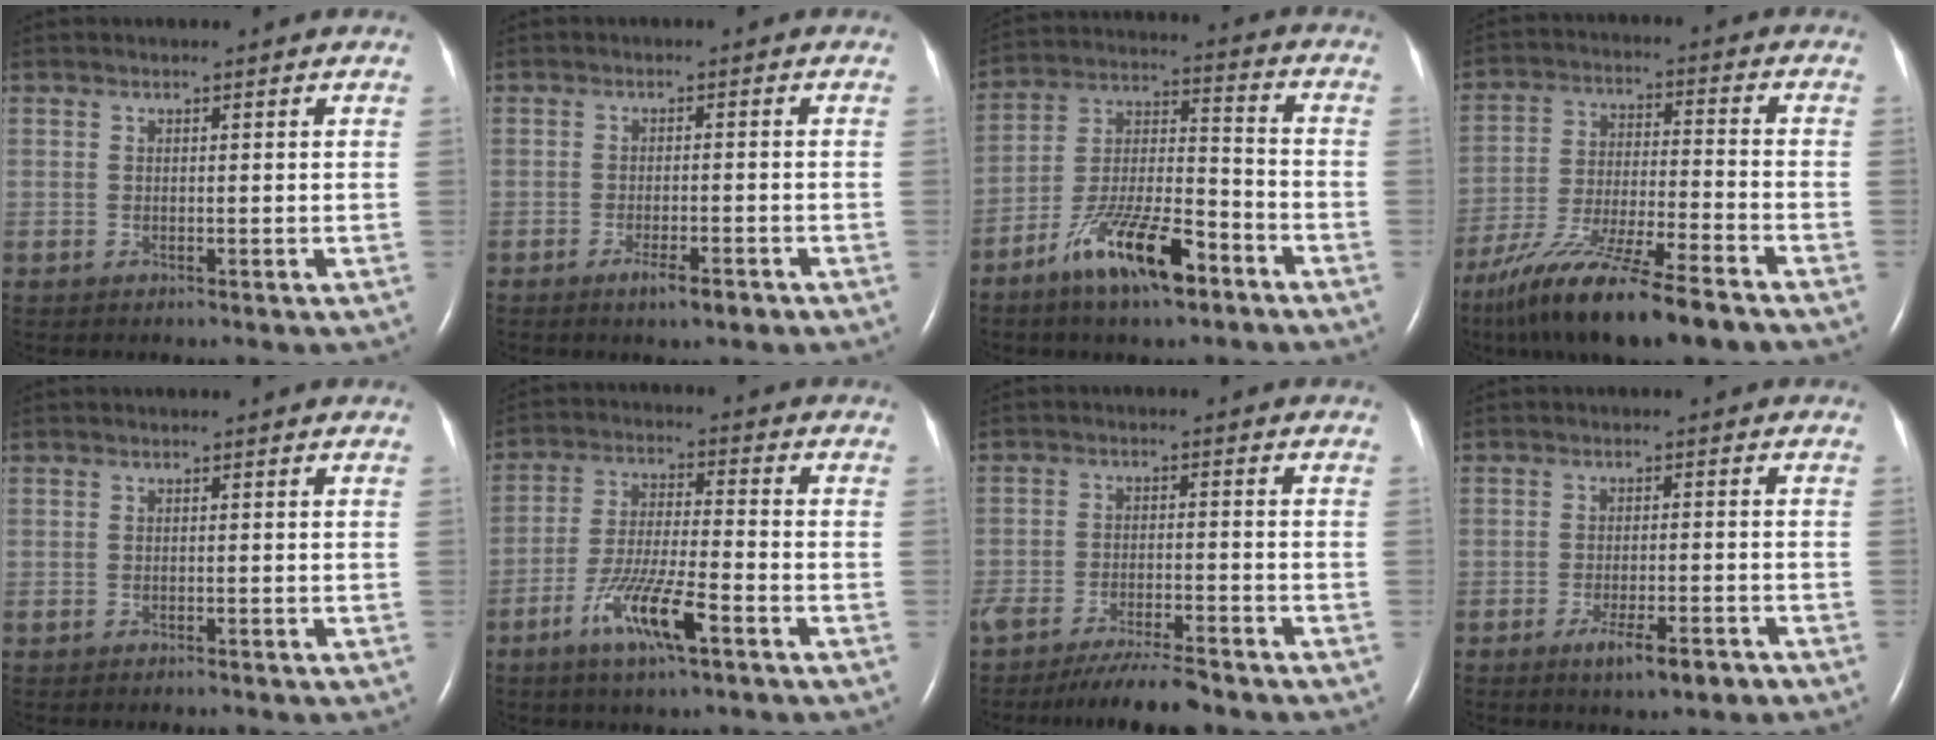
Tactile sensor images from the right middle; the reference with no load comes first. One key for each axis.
{"total": 3.2, "fx": -2.2, "fy": 0.6, "fz": 2.4, "tx": -0.041, "ty": -0.004, "tz": -0.033}
{"total": 13.3, "fx": -8.1, "fy": 3.4, "fz": 10.0, "tx": -0.193, "ty": -0.004, "tz": -0.145}
{"total": 16.5, "fx": -12.5, "fy": 0.9, "fz": 10.8, "tx": -0.199, "ty": -0.041, "tz": -0.220}
{"total": 0.9, "fx": -0.8, "fy": 0.1, "fz": 0.3, "tx": -0.011, "ty": -0.002, "tz": -0.011}
{"total": 9.5, "fx": -5.1, "fy": 1.2, "fz": 8.0, "tx": -0.162, "ty": -0.012, "tz": -0.095}
{"total": 8.4, "fx": -7.4, "fy": 0.8, "fz": 4.0, "tx": -0.063, "ty": -0.021, "tz": -0.120}
{"total": 5.1, "fx": -3.4, "fy": 0.8, "fz": 3.7, "tx": -0.066, "ty": -0.008, "tz": -0.052}